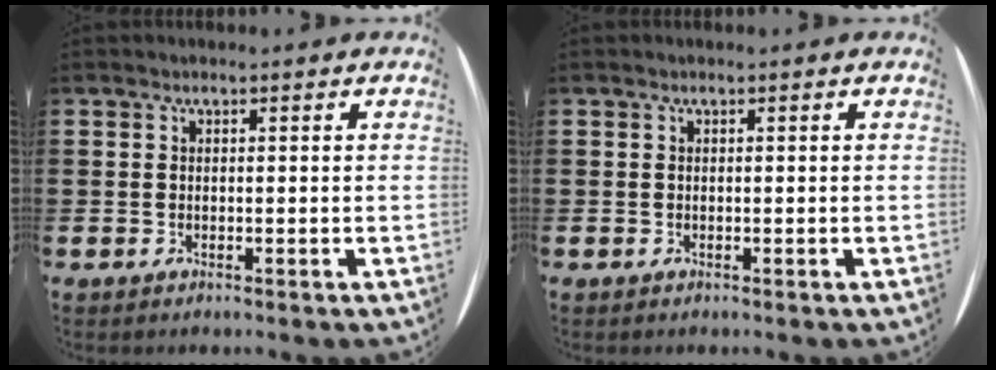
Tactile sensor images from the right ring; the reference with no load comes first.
{"total": 0.0}